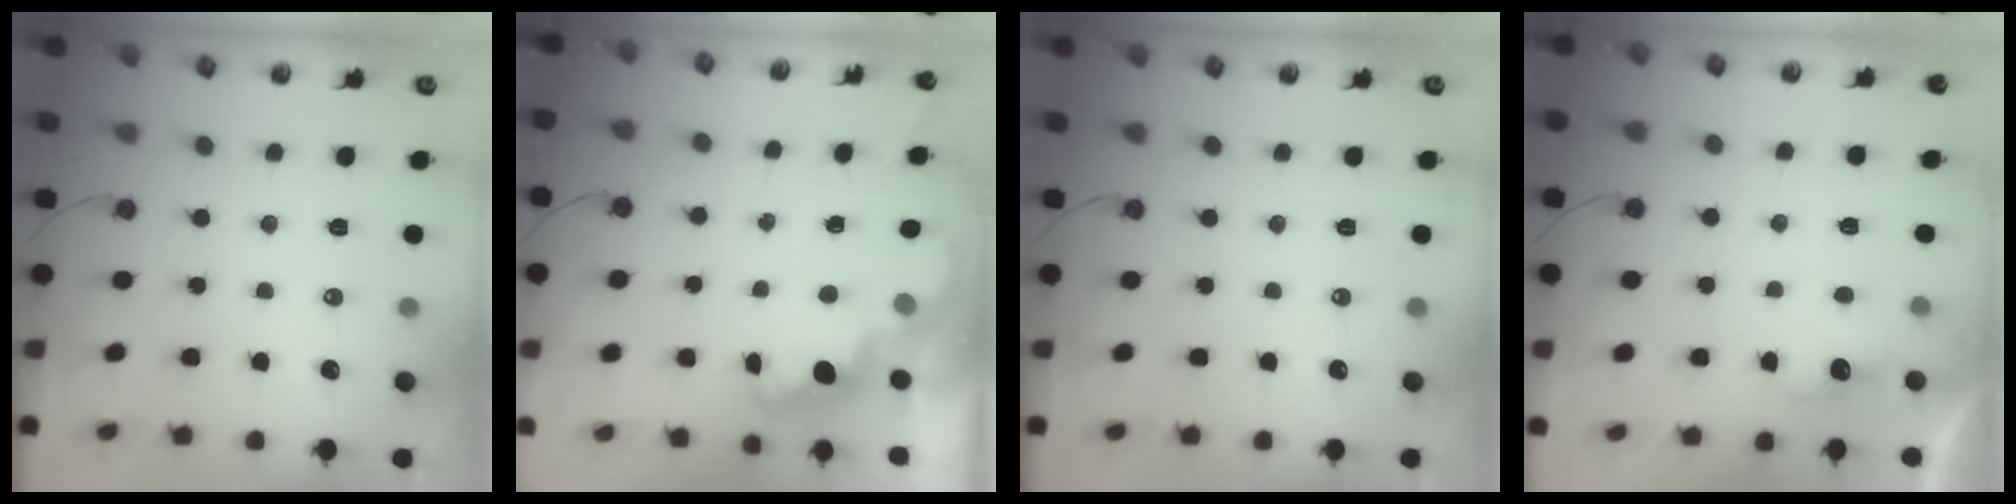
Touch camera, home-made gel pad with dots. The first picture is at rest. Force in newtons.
{"total": 2.4, "press": 2.3, "slide": 0.6}
{"total": 0.0}
{"total": 3.1, "press": 3.0, "slide": 0.8}